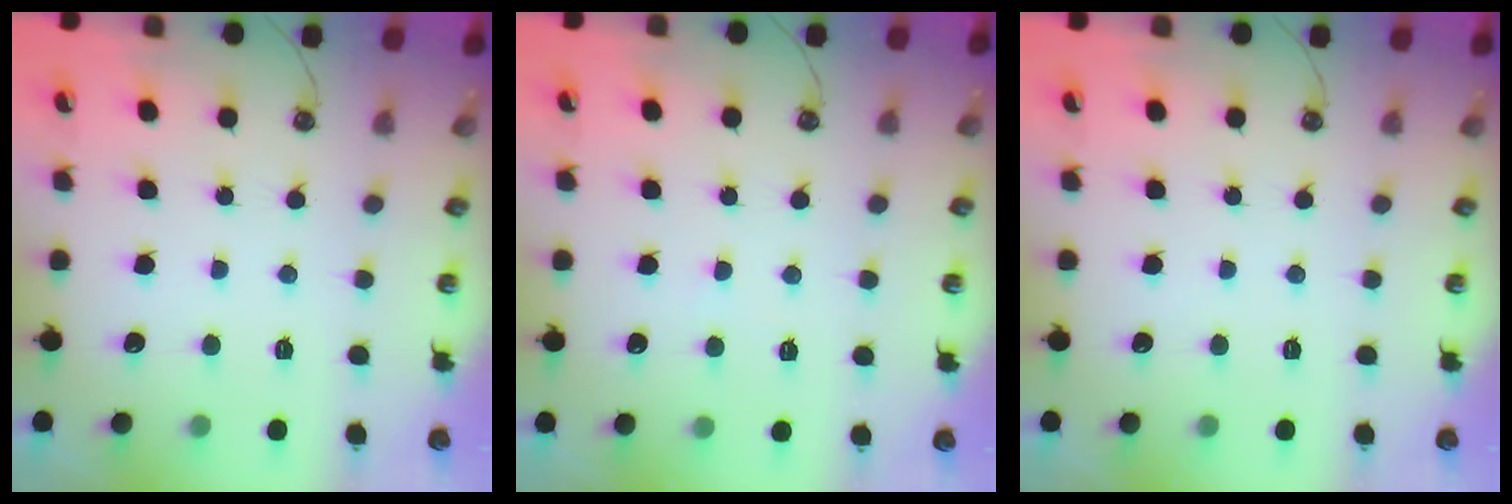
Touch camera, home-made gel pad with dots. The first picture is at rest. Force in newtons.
{"total": 2.3, "press": 2.3, "slide": 0.2}
{"total": 0.0}